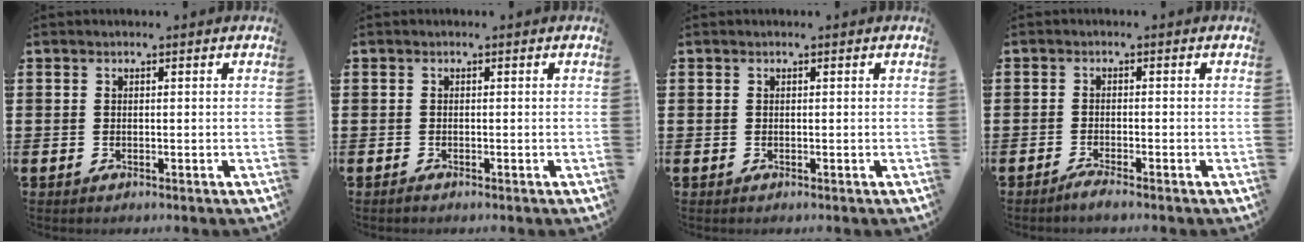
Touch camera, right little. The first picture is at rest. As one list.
[{"total": 0.8, "force": [-0.6, 0.1, 0.6], "torque": [-0.010, -0.002, -0.011]}, {"total": 0.0}, {"total": 1.5, "force": [-1.1, 0.0, 0.9], "torque": [-0.015, -0.001, -0.021]}]